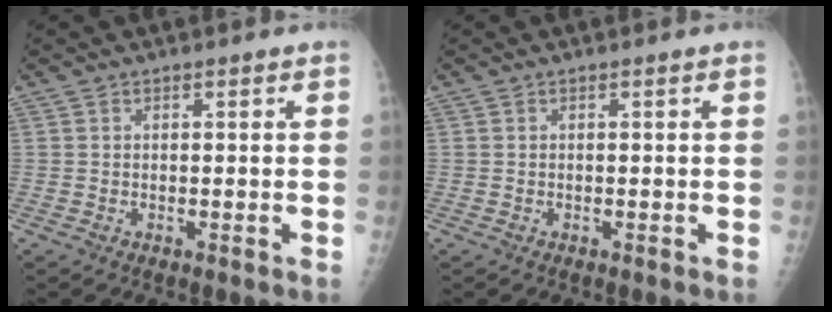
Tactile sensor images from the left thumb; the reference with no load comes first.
{"total": 0.0}